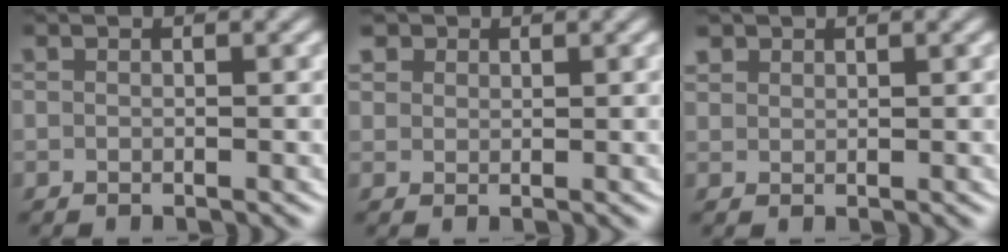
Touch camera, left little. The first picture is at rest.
{"total": 2.2, "force": [1.4, 1.5, 0.7], "torque": [-0.026, -0.007, 0.032]}
{"total": 1.3, "force": [1.1, 0.7, 0.4], "torque": [-0.016, -0.004, 0.029]}